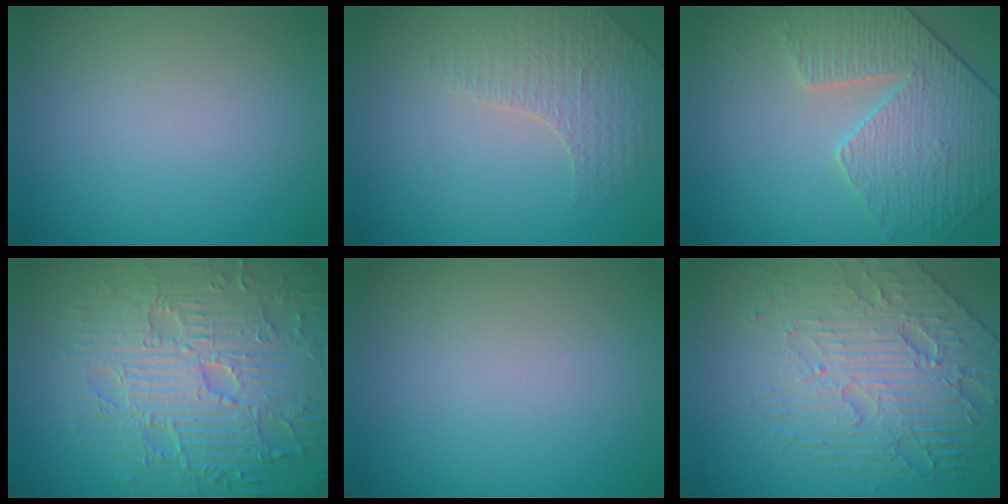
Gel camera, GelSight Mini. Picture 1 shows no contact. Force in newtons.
{"total": 1.8, "press": 1.6, "slide": 0.8}
{"total": 4.2, "press": 4.1, "slide": 0.8}
{"total": 9.4, "press": 6.8, "slide": 6.5}
{"total": 0.0}
{"total": 7.8, "press": 5.4, "slide": 5.6}